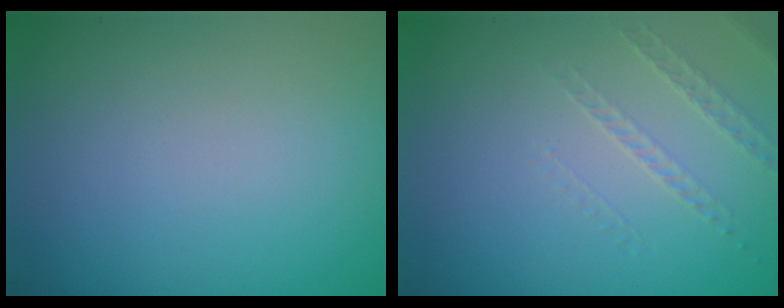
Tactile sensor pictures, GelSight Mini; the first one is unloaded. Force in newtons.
{"total": 1.1, "press": 0.6, "slide": 0.9}